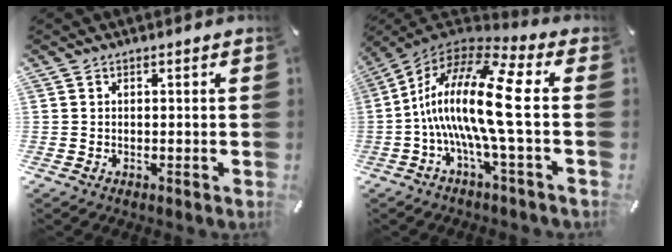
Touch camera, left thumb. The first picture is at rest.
{"total": 20.8, "force": [-1.2, 5.4, 20.1], "torque": [-0.423, -0.002, -0.034]}